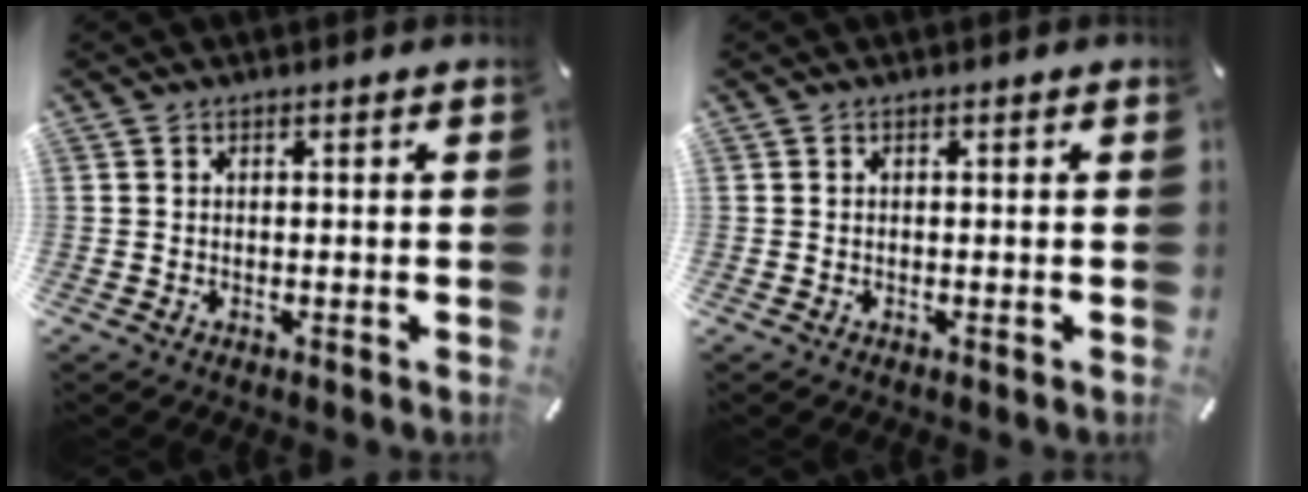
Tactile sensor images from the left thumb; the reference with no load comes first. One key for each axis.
{"total": 0.0}